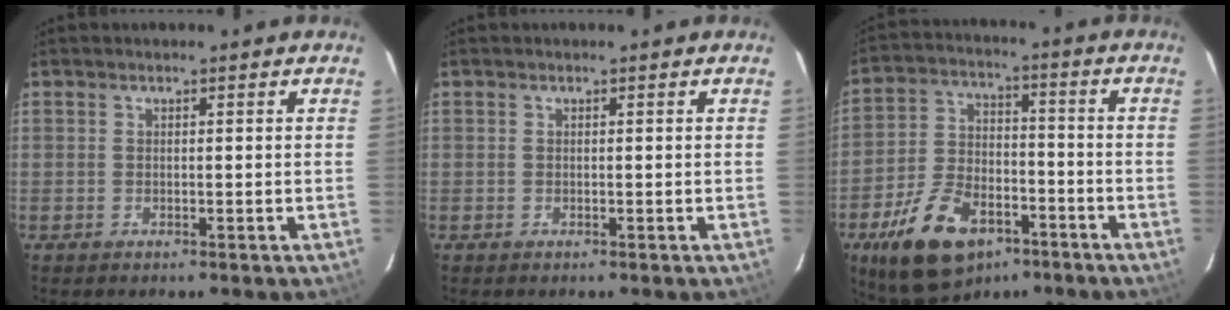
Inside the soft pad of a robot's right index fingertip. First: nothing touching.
{"total": 0.0}
{"total": 17.6, "force": [-10.2, 9.8, 10.5], "torque": [-0.224, 0.000, -0.168]}